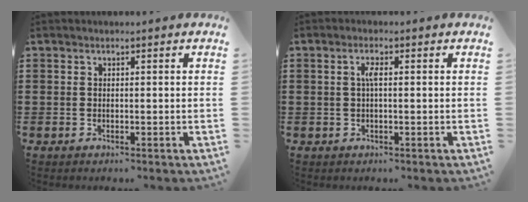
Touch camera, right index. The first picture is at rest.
{"total": 2.1, "force": [0.2, 0.4, 2.0], "torque": [-0.039, 0.002, 0.002]}